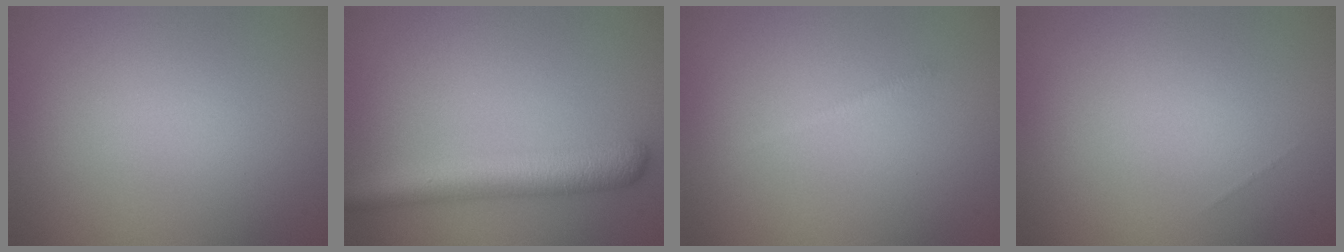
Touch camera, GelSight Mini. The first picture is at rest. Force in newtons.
{"total": 5.6, "press": 5.6, "slide": 0.1}
{"total": 0.5, "press": 0.5, "slide": 0.1}
{"total": 0.0}